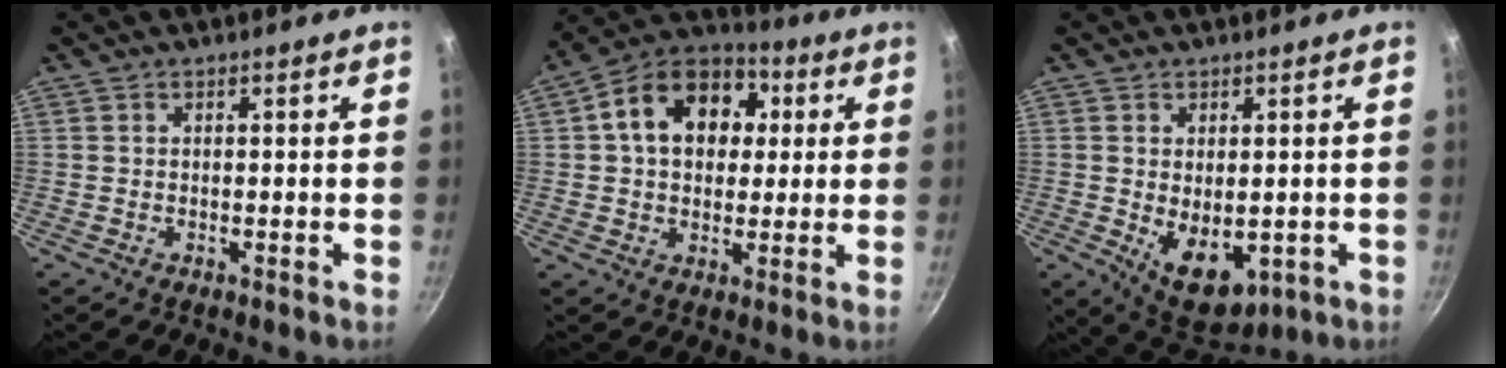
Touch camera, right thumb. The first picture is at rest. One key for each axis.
{"total": 16.2, "fx": 3.4, "fy": 11.9, "fz": 10.4, "tx": -0.144, "ty": 0.025, "tz": 0.039}
{"total": 9.9, "fx": -1.6, "fy": 6.2, "fz": 7.6, "tx": -0.091, "ty": -0.014, "tz": -0.001}